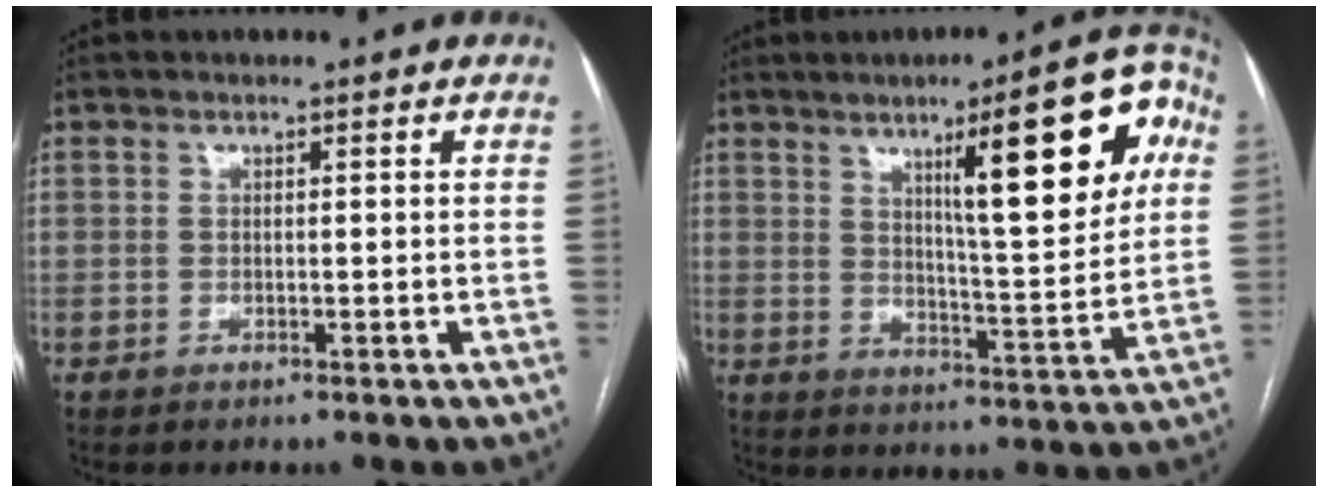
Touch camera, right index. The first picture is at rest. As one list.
[{"total": 18.2, "force": [7.2, 3.0, 16.5], "torque": [-0.212, 0.010, 0.099]}]